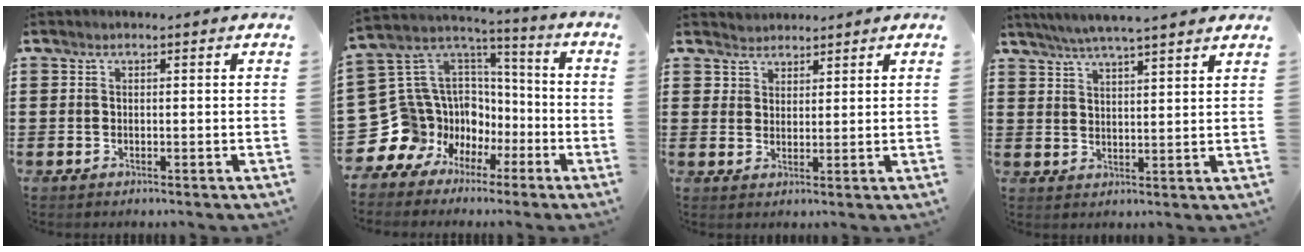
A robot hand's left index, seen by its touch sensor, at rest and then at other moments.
{"total": 13.1, "force": [-5.5, 11.9, 1.0], "torque": [-0.088, -0.025, -0.063]}
{"total": 2.9, "force": [2.5, 1.3, -0.6], "torque": [0.000, 0.003, 0.050]}
{"total": 4.7, "force": [4.3, -0.2, 1.8], "torque": [-0.048, -0.014, 0.075]}